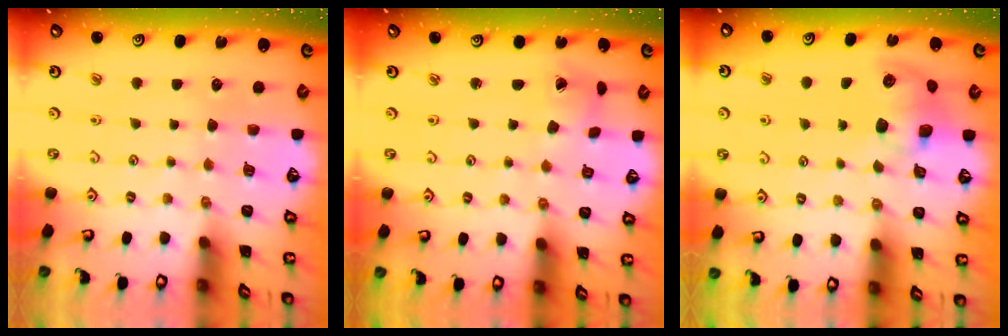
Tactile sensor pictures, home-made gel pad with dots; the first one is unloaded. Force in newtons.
{"total": 2.4, "press": 2.4, "slide": 0.3}
{"total": 8.5, "press": 8.4, "slide": 1.2}